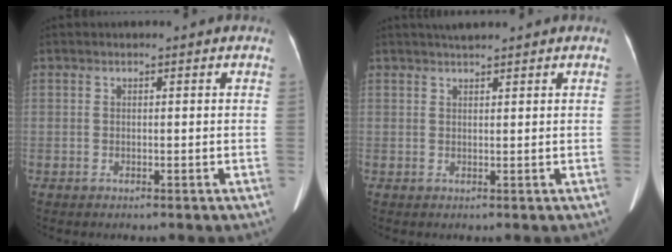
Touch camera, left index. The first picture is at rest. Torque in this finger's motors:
{"motor_torque": [0.01, 0.00, 0.00, 0.04]}